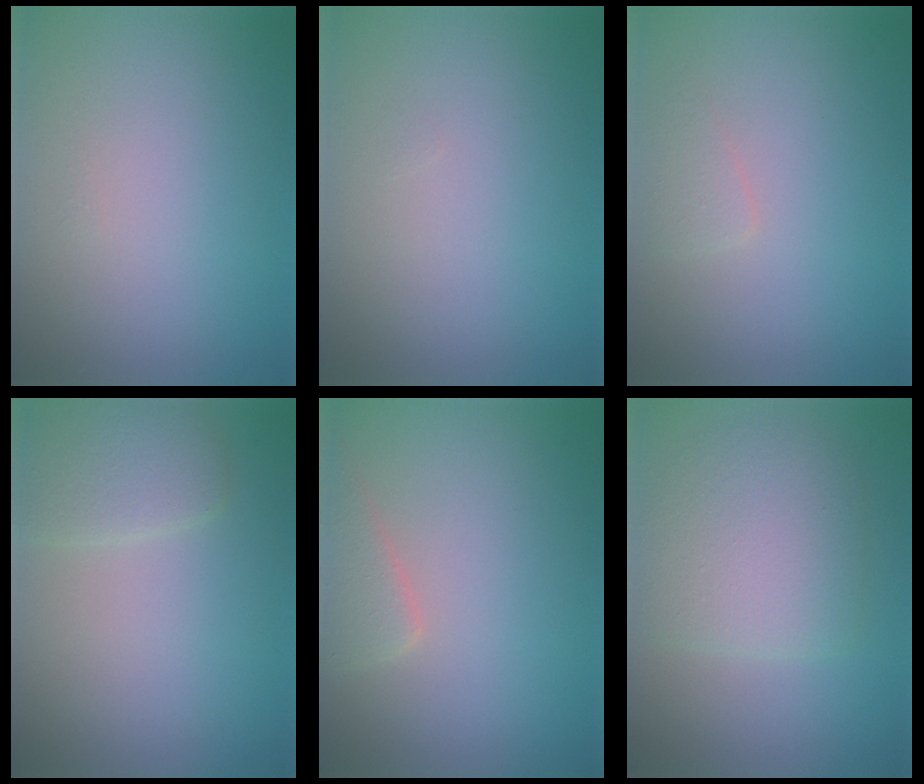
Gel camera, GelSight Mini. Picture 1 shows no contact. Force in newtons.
{"total": 0.0}
{"total": 1.0, "press": 1.0, "slide": 0.0}
{"total": 2.4, "press": 2.4, "slide": 0.1}
{"total": 2.6, "press": 2.6, "slide": 0.3}
{"total": 4.9, "press": 4.9, "slide": 0.2}